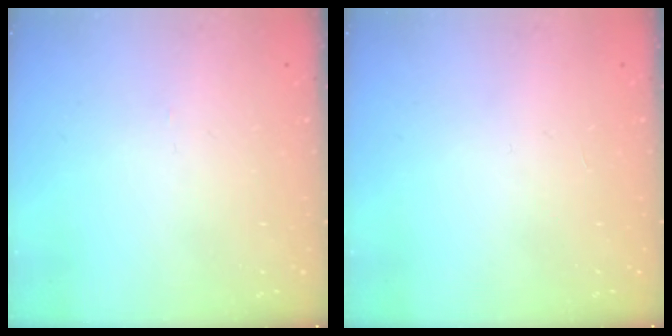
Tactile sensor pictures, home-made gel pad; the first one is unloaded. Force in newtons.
{"total": 0.0}